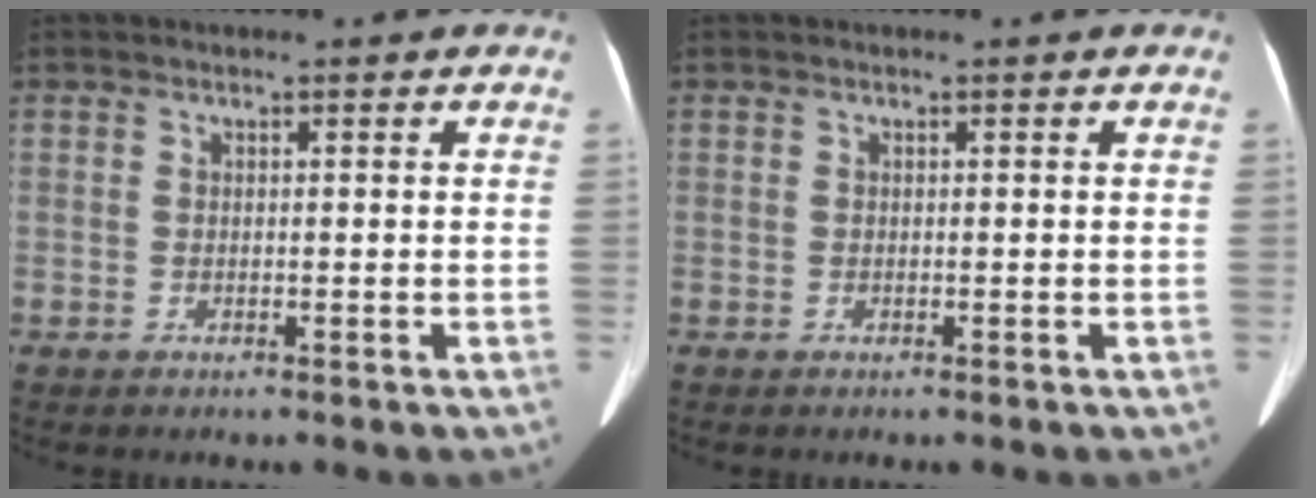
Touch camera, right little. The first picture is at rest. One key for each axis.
{"total": 0.0}